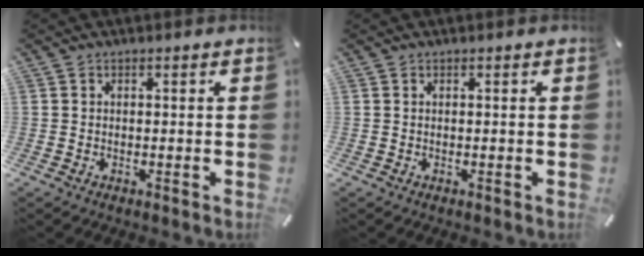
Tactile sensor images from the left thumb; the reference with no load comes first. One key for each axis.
{"total": 0.0}